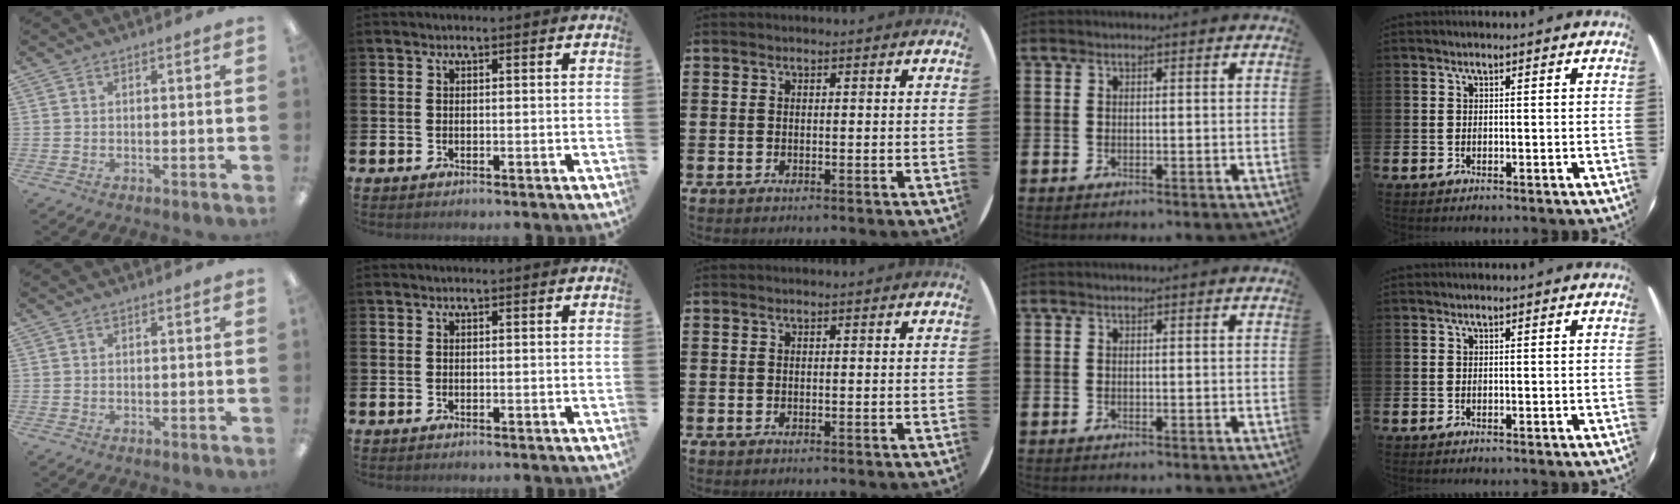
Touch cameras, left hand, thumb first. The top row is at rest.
{}